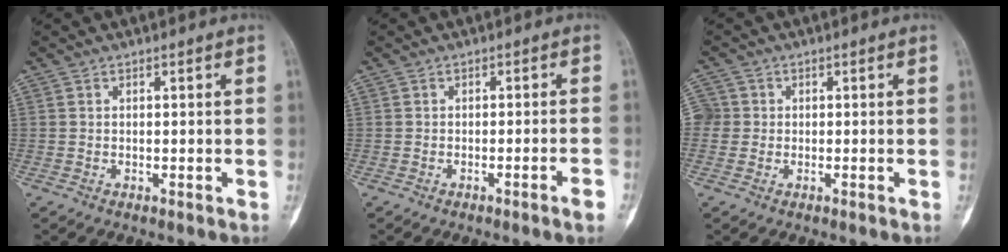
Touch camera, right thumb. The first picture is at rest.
{"total": 2.7, "force": [-1.5, -0.2, 2.2], "torque": [-0.035, 0.005, -0.024]}
{"total": 3.6, "force": [0.0, 3.6, 0.6], "torque": [0.008, 0.009, -0.003]}